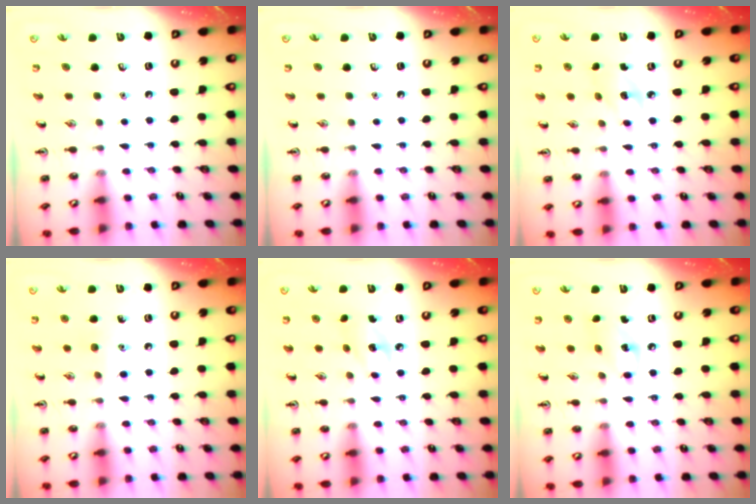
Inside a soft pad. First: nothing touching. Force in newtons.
{"total": 0.0}
{"total": 2.8, "press": 2.7, "slide": 0.8}
{"total": 5.5, "press": 5.2, "slide": 1.8}
{"total": 3.9, "press": 3.8, "slide": 0.9}
{"total": 5.2, "press": 5.1, "slide": 0.8}